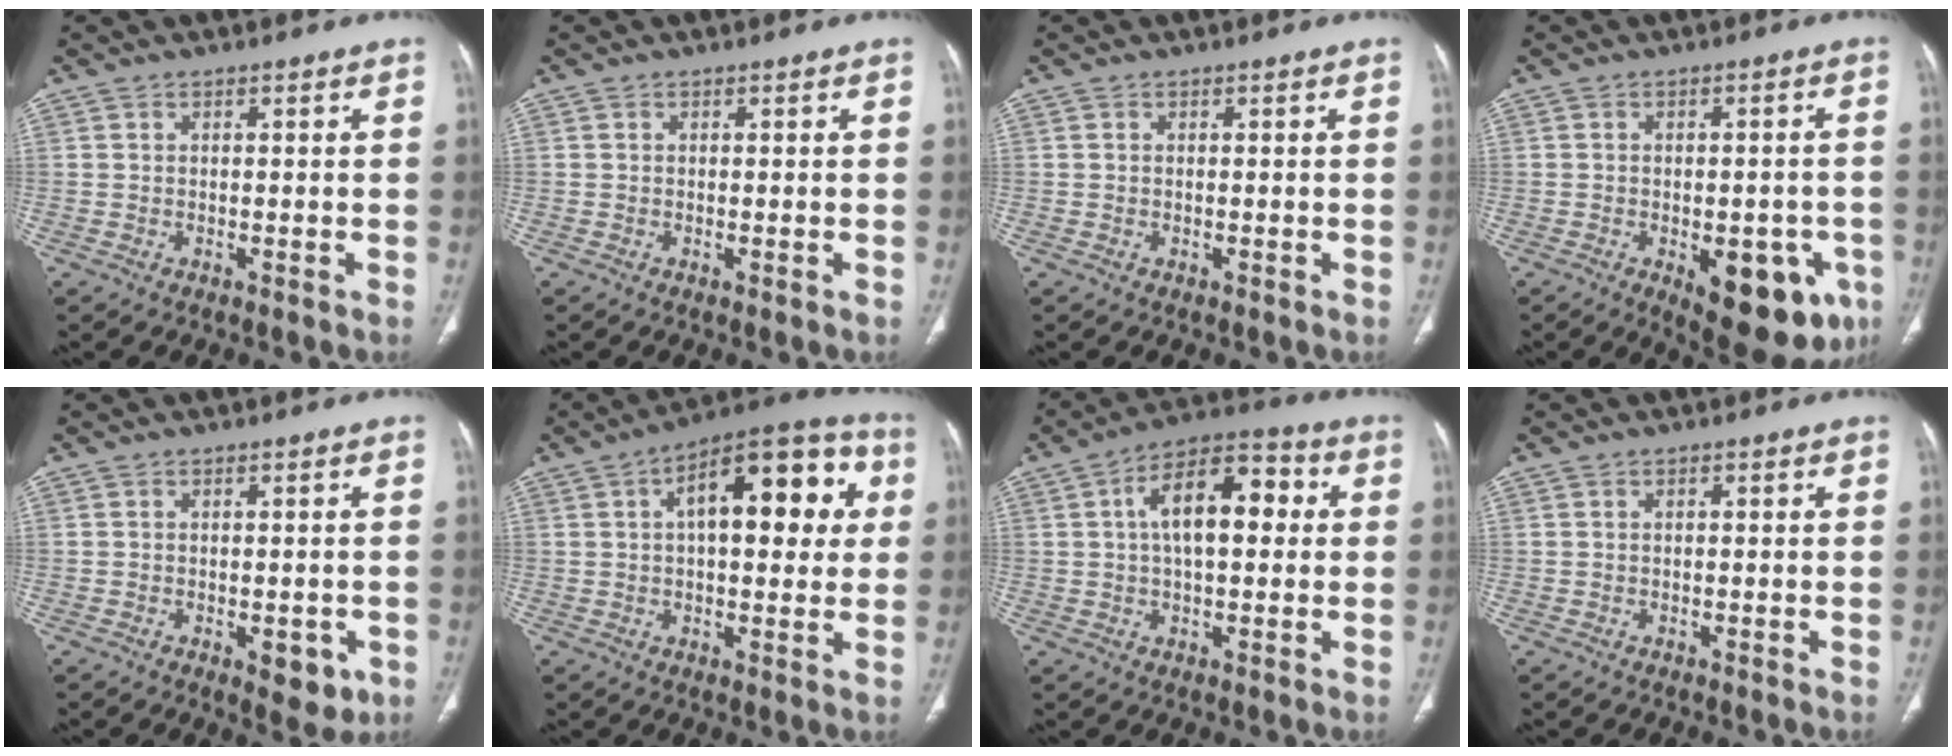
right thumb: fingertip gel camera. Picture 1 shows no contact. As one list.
[{"total": 0.0}, {"total": 0.0}, {"total": 14.5, "force": [-5.8, 7.0, 11.2], "torque": [-0.108, 0.008, -0.060]}, {"total": 4.1, "force": [-1.7, 2.2, 3.1], "torque": [-0.020, 0.000, -0.015]}, {"total": 19.1, "force": [4.6, 8.9, 16.3], "torque": [-0.187, 0.028, 0.057]}, {"total": 13.6, "force": [2.3, 6.8, 11.6], "torque": [-0.173, 0.030, 0.030]}, {"total": 0.5, "force": [0.1, 0.2, 0.5], "torque": [-0.012, 0.003, 0.004]}]